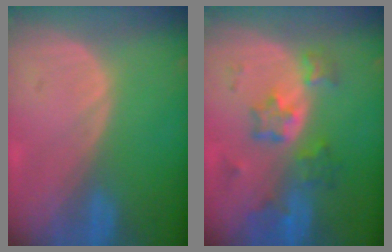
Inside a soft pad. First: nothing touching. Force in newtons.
{"total": 7.1, "press": 6.5, "slide": 2.9}